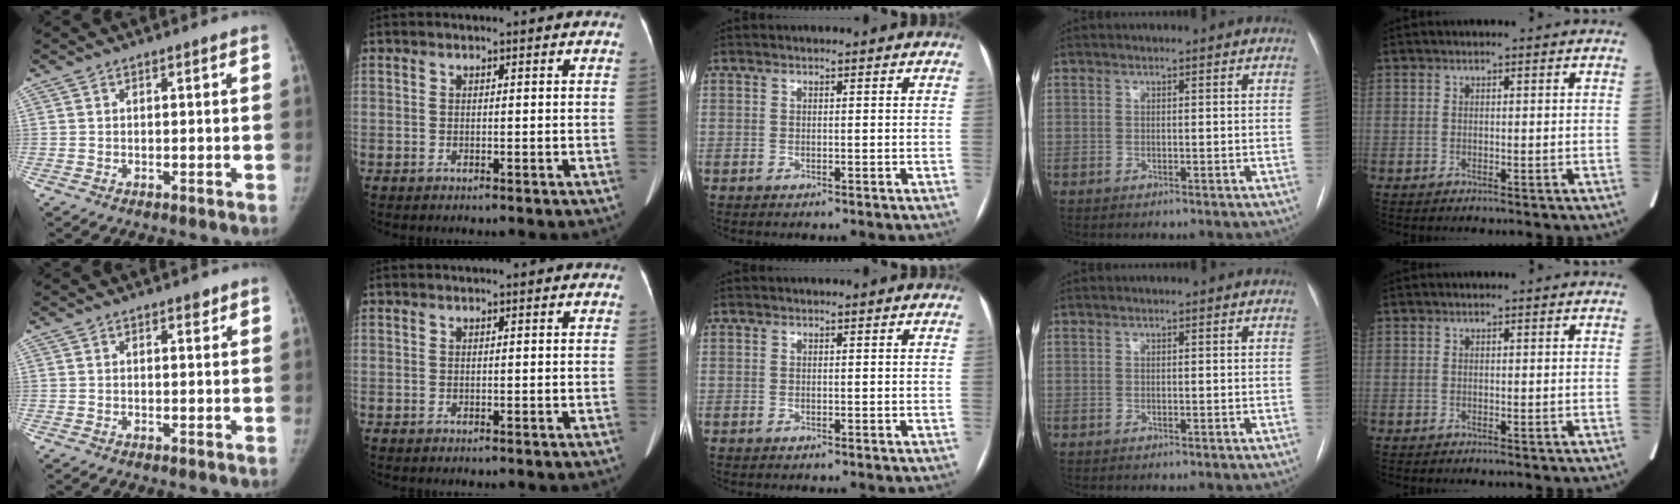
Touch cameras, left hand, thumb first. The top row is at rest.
{"thumb": {"total": 1.1, "force": [0.8, 0.5, 0.5], "torque": [0.001, -0.004, 0.008]}}